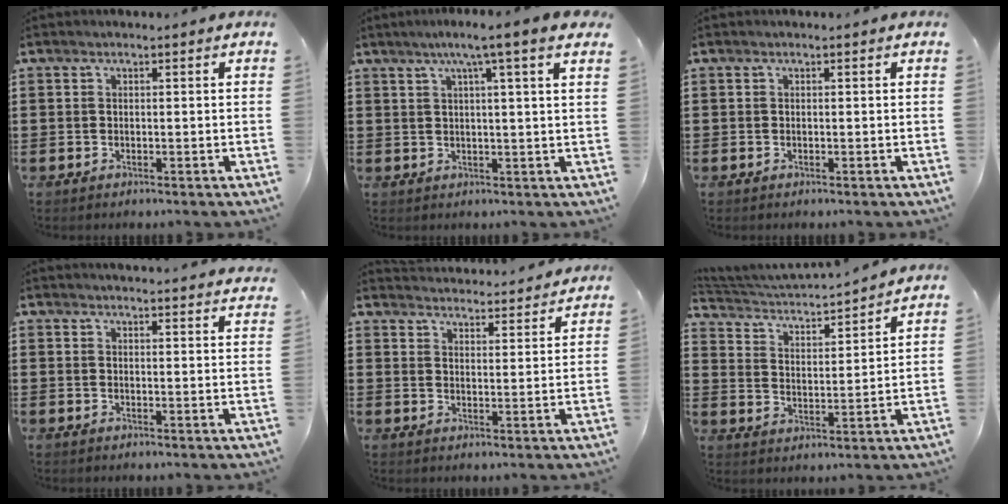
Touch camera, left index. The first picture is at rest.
{"total": 4.8, "force": [2.8, -0.8, 3.8], "torque": [-0.079, 0.000, 0.044]}
{"total": 0.0}
{"total": 2.6, "force": [2.5, -0.4, 0.0], "torque": [0.001, -0.014, 0.047]}
{"total": 4.0, "force": [4.0, -0.1, -0.1], "torque": [-0.004, -0.029, 0.070]}
{"total": 3.7, "force": [3.5, 0.0, 1.1], "torque": [-0.044, -0.037, 0.052]}